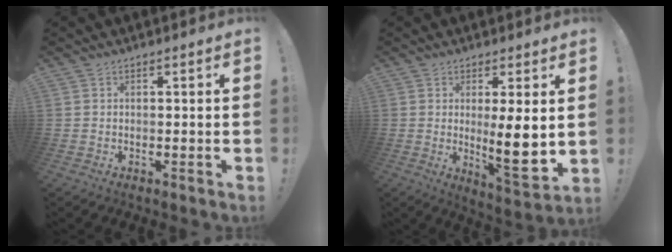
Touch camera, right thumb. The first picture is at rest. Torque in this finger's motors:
{"motor_torque": [-0.14, 0.92, 0.50, -0.22, 0.07]}